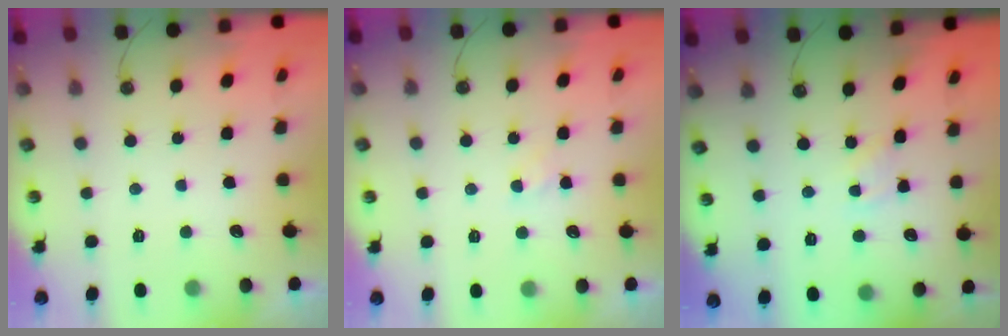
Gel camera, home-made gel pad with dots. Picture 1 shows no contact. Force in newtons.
{"total": 3.3, "press": 3.3, "slide": 0.3}
{"total": 1.7, "press": 1.6, "slide": 0.2}